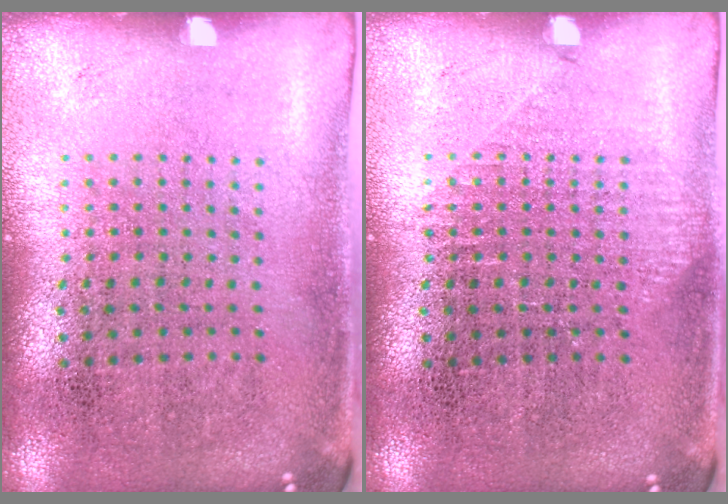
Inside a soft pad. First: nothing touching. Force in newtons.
{"total": 0.8, "press": 0.8, "slide": 0.3}